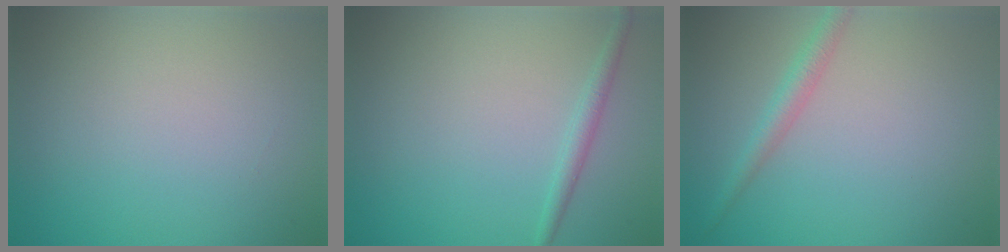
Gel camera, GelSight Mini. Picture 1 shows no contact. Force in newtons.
{"total": 1.4, "press": 1.4, "slide": 0.1}
{"total": 1.9, "press": 1.9, "slide": 0.0}